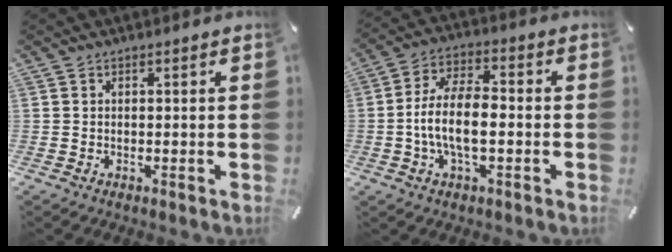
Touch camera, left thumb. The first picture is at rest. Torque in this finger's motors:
{"motor_torque": [1.23, 3.04, 0.99, -0.36, 0.59]}